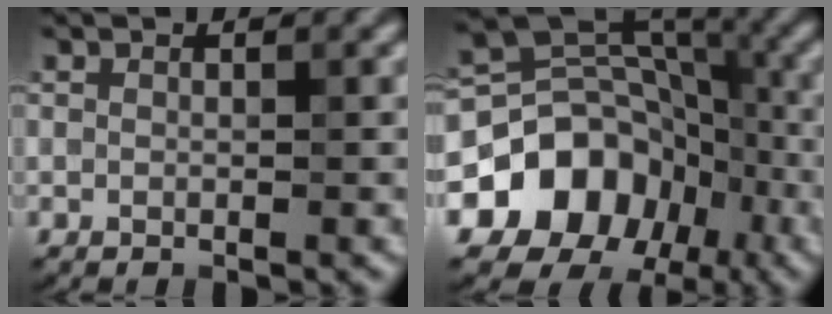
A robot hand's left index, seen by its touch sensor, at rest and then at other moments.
{"total": 15.3, "force": [-6.9, 12.4, 5.8], "torque": [-0.102, -0.019, -0.135]}